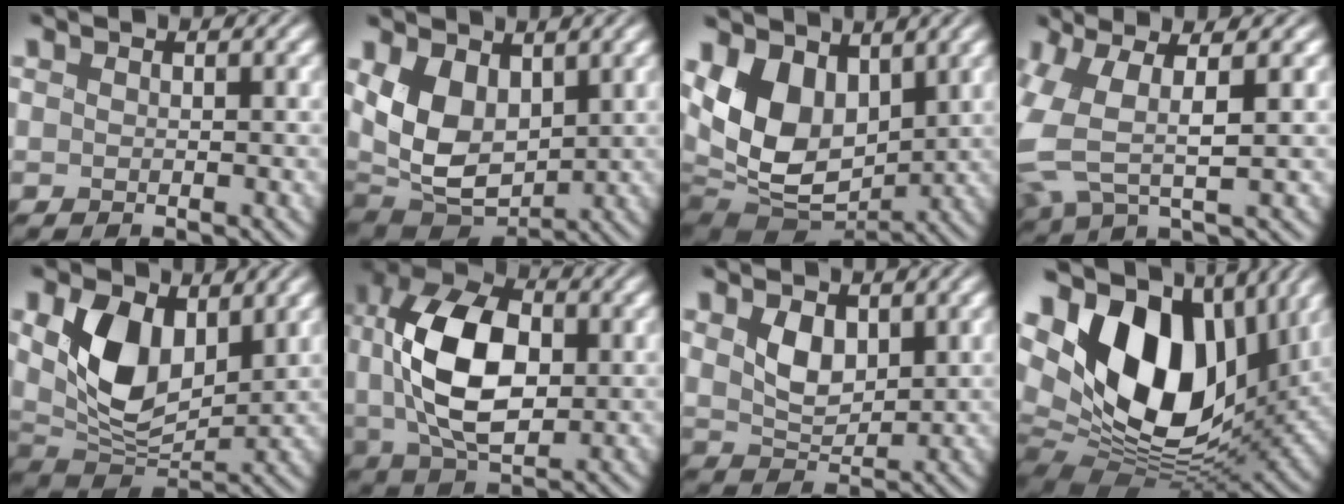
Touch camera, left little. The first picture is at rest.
{"total": 7.2, "force": [1.4, 4.8, 5.1], "torque": [-0.111, -0.014, 0.019]}
{"total": 10.4, "force": [1.6, 7.2, 7.3], "torque": [-0.153, -0.013, 0.023]}
{"total": 6.6, "force": [0.5, 2.8, 6.0], "torque": [-0.155, 0.006, 0.008]}
{"total": 8.3, "force": [2.1, 5.1, 6.2], "torque": [-0.120, -0.017, 0.032]}
{"total": 10.7, "force": [0.6, 6.3, 8.6], "torque": [-0.173, 0.004, 0.005]}
{"total": 3.0, "force": [1.0, 1.8, 2.2], "torque": [-0.048, -0.007, 0.020]}
{"total": 18.1, "force": [4.7, 11.5, 13.1], "torque": [-0.248, 0.006, 0.077]}